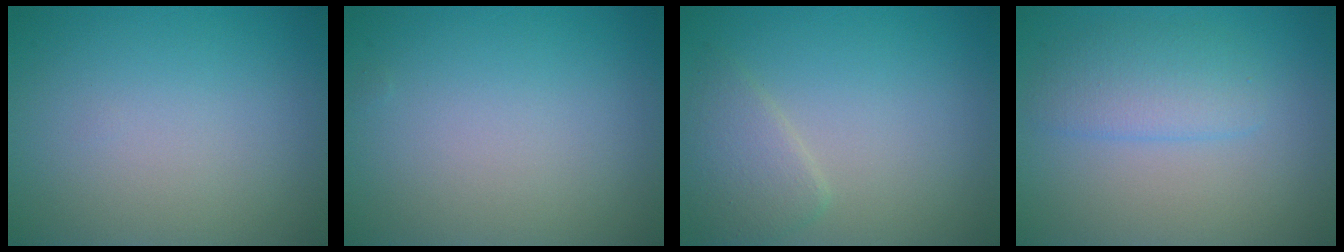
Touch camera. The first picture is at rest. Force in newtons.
{"total": 0.0}
{"total": 2.5, "press": 2.5, "slide": 0.0}
{"total": 2.8, "press": 2.8, "slide": 0.1}